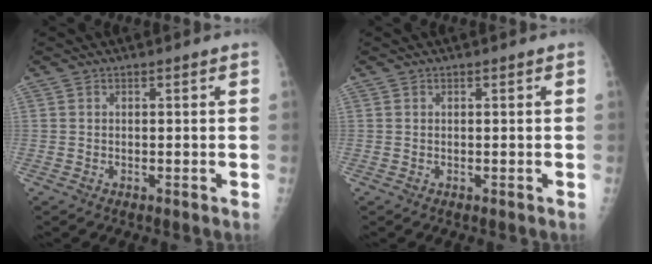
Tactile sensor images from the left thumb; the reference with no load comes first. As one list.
[{"total": 0.0}]